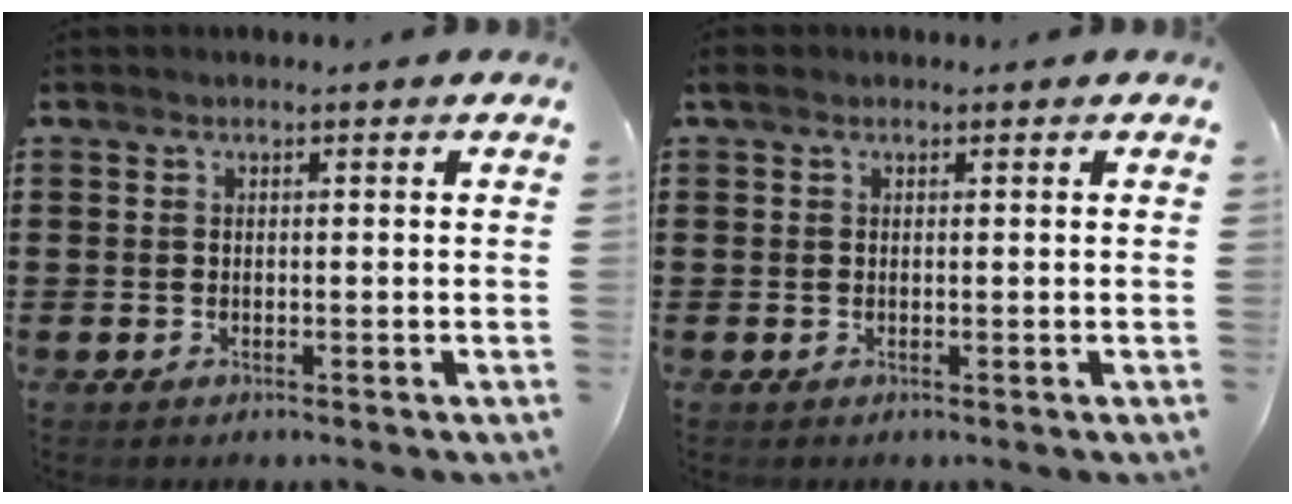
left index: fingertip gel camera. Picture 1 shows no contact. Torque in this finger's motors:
{"motor_torque": [0.69, -0.41, 0.19, 0.00]}